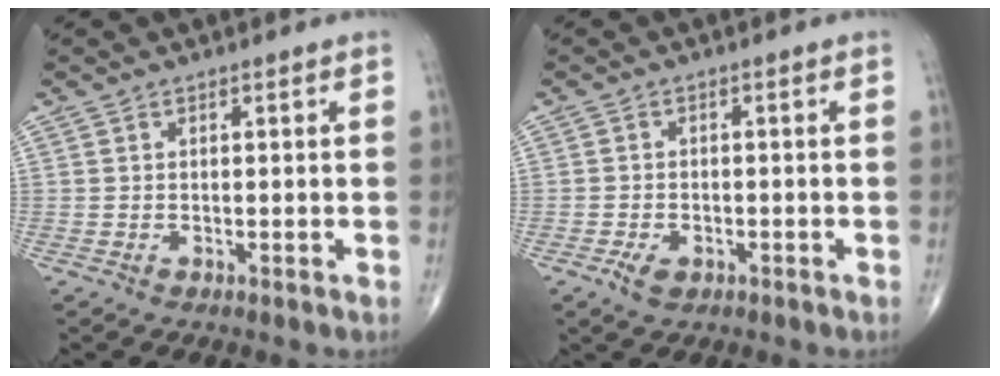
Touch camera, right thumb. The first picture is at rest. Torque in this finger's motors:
{"motor_torque": [-0.44, 0.05, 0.00, -0.02, 0.12]}